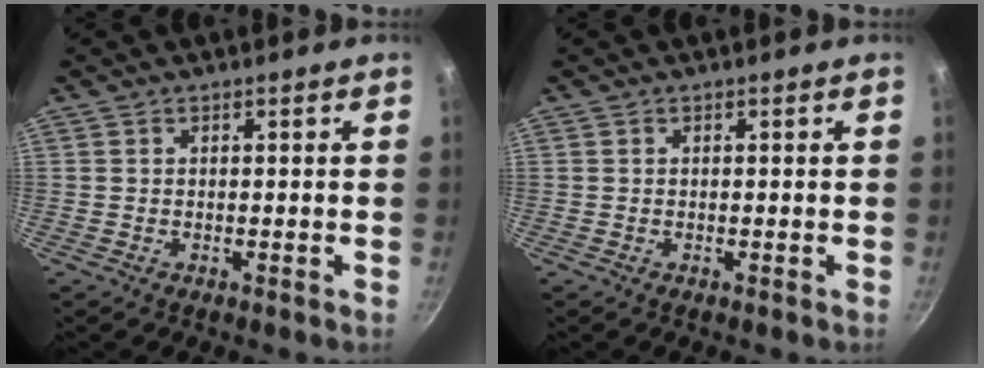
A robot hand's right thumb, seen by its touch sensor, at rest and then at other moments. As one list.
[{"total": 0.0}]